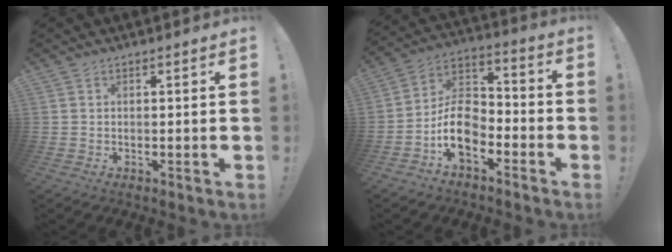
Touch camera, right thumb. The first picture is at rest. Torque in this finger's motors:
{"motor_torque": [2.19, 0.89, 0.91, -0.97, 0.06]}